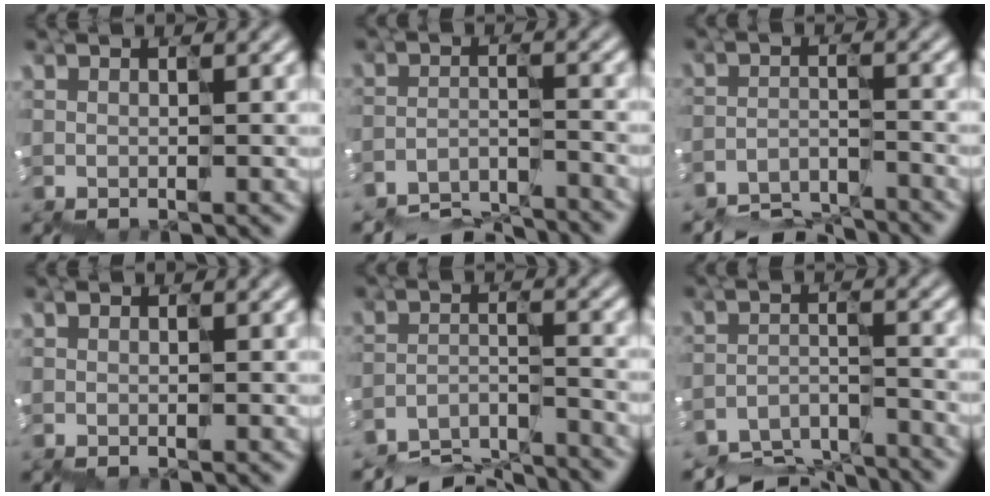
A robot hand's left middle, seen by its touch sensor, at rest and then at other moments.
{"total": 6.7, "force": [-6.7, 0.3, 0.0], "torque": [-0.010, -0.023, -0.114]}
{"total": 6.0, "force": [-6.0, 0.2, -0.3], "torque": [-0.012, -0.024, -0.104]}
{"total": 0.0}
{"total": 7.5, "force": [-7.5, 0.5, -0.2], "torque": [-0.010, -0.022, -0.129]}
{"total": 7.5, "force": [-7.5, 0.8, 0.3], "torque": [-0.021, -0.020, -0.124]}